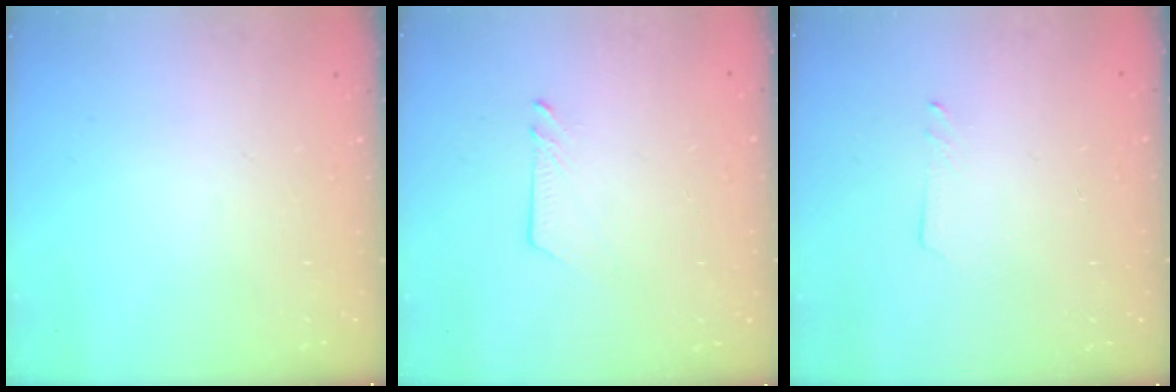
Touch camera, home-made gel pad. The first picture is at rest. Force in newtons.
{"total": 3.5, "press": 3.4, "slide": 0.5}
{"total": 1.3, "press": 1.2, "slide": 0.1}